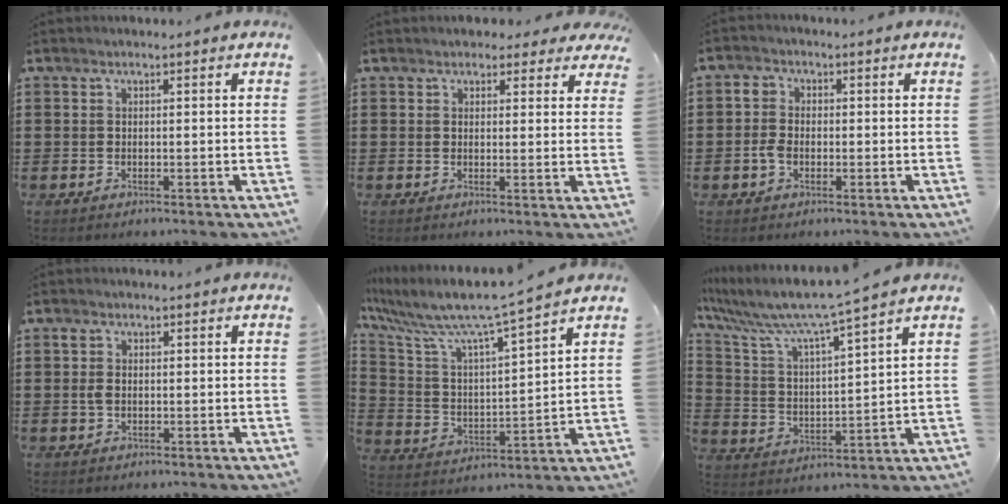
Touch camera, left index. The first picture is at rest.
{"total": 2.7, "force": [2.3, 1.1, 0.7], "torque": [-0.007, -0.006, 0.039]}
{"total": 3.2, "force": [-0.7, 2.6, 1.8], "torque": [-0.051, 0.002, -0.019]}
{"total": 1.8, "force": [0.0, 1.3, 1.3], "torque": [-0.035, 0.003, -0.004]}
{"total": 8.4, "force": [7.3, 0.0, 4.3], "torque": [-0.117, -0.054, 0.115]}
{"total": 7.6, "force": [6.5, -0.2, 3.9], "torque": [-0.107, -0.044, 0.102]}